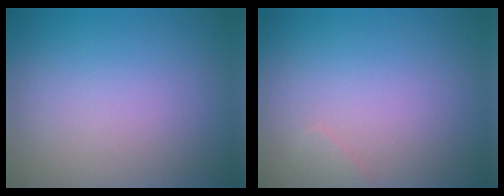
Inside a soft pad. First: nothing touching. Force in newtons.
{"total": 0.6, "press": 0.6, "slide": 0.1}